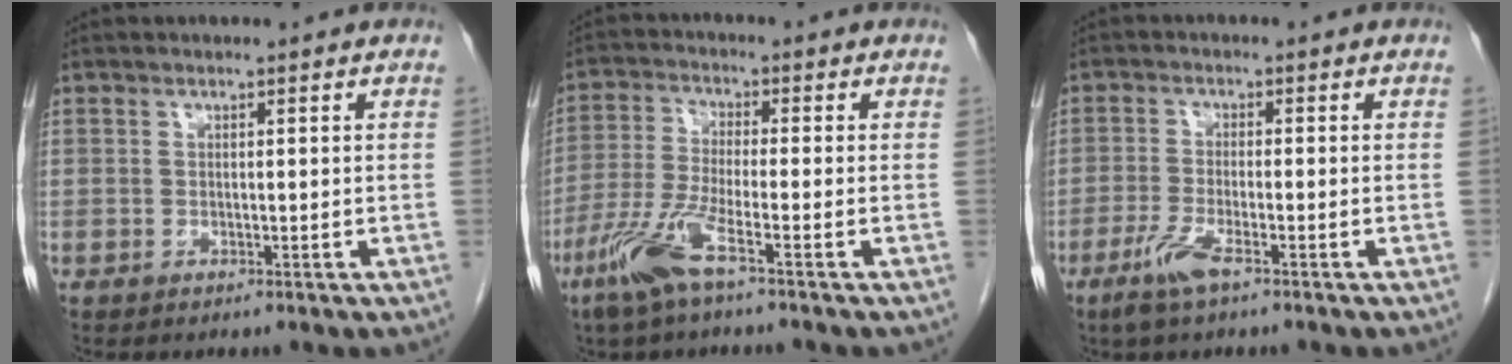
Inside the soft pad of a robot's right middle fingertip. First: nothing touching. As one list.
[{"total": 7.2, "force": [-4.2, 0.2, 5.8], "torque": [-0.133, -0.011, -0.089]}, {"total": 4.2, "force": [-2.7, 0.4, 3.2], "torque": [-0.075, -0.009, -0.055]}]